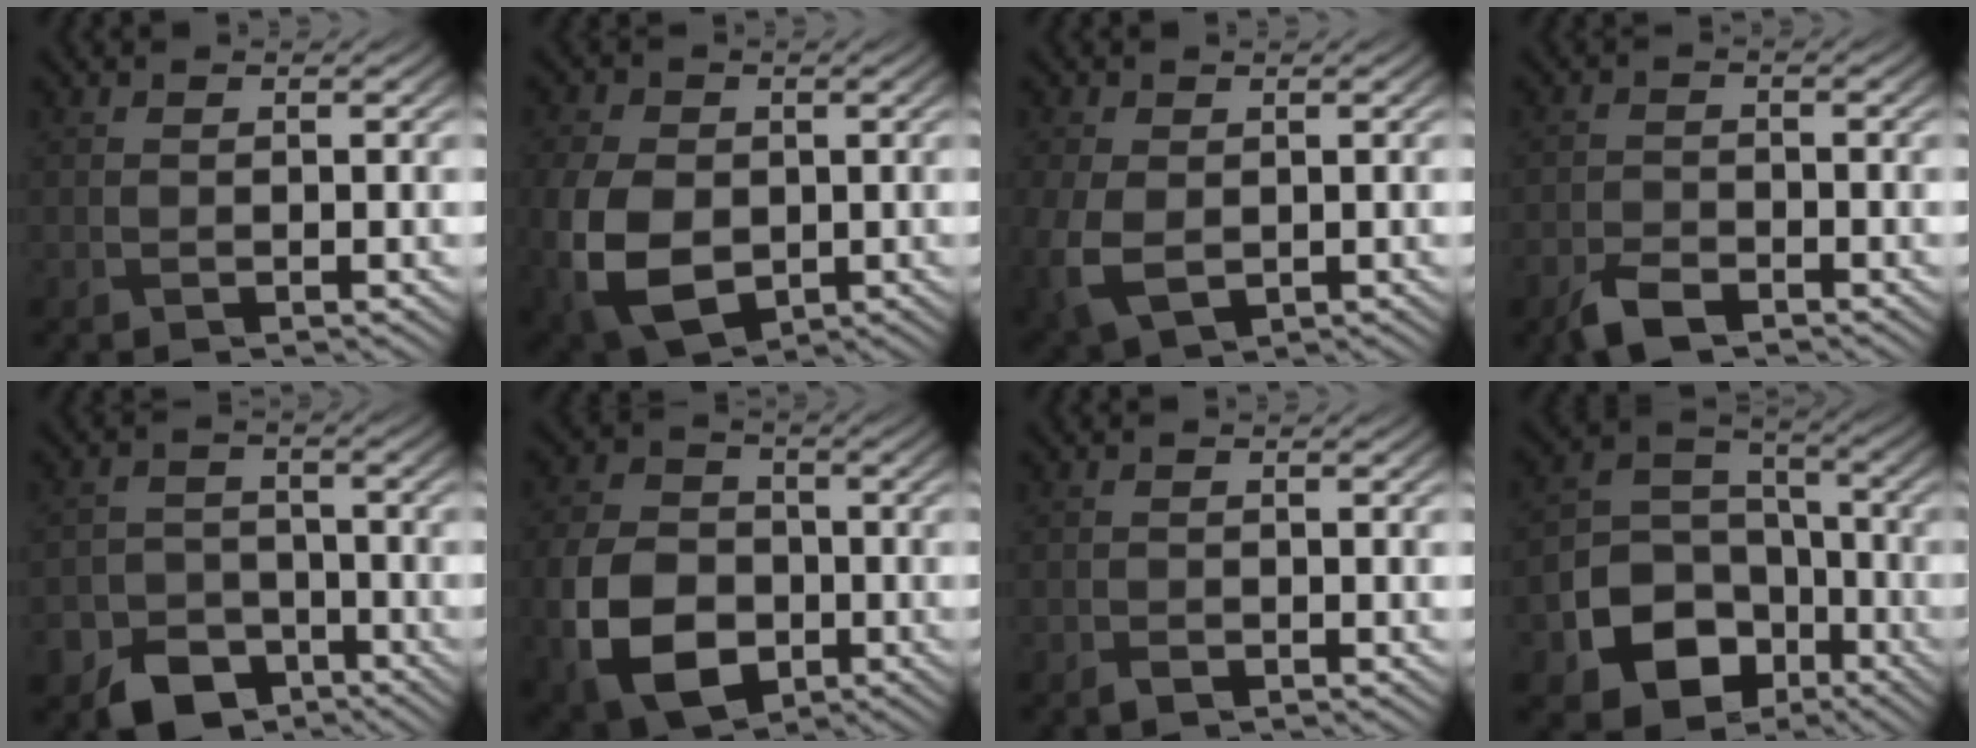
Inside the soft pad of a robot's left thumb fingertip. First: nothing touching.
{"total": 11.6, "force": [-2.0, 8.3, 7.8], "torque": [-0.221, -0.037, -0.035]}
{"total": 6.6, "force": [-1.2, 4.8, 4.4], "torque": [-0.134, -0.026, -0.016]}
{"total": 4.0, "force": [-2.9, 1.8, 2.1], "torque": [-0.044, -0.005, -0.062]}
{"total": 7.6, "force": [-5.3, 4.9, 2.6], "torque": [-0.055, -0.018, -0.095]}
{"total": 11.5, "force": [-3.8, 8.3, 7.0], "torque": [-0.178, -0.026, -0.078]}
{"total": 1.0, "force": [-0.7, 0.6, 0.4], "torque": [-0.008, -0.002, -0.013]}
{"total": 11.7, "force": [-5.6, 8.7, 5.5], "torque": [-0.130, -0.037, -0.099]}